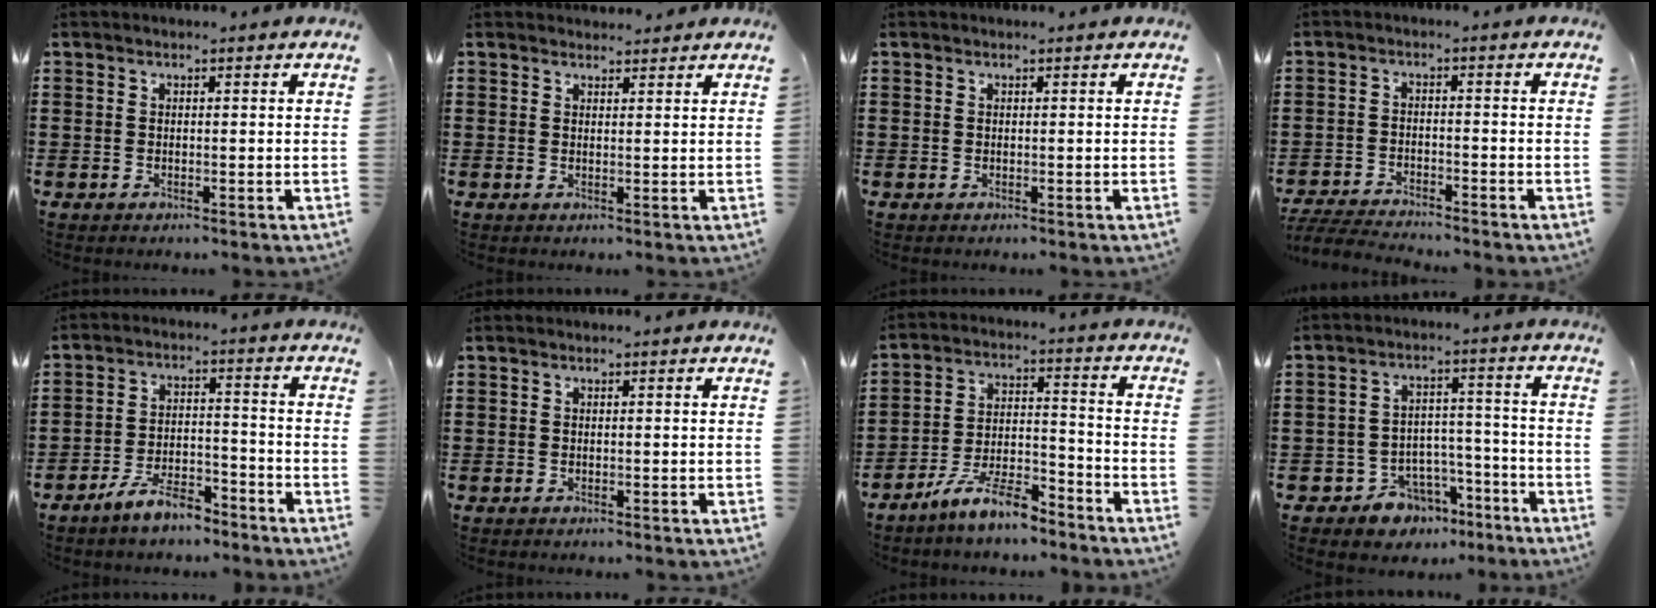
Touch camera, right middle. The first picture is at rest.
{"total": 1.5, "force": [1.4, 0.4, 0.0], "torque": [0.005, 0.000, 0.025]}
{"total": 0.0}
{"total": 4.4, "force": [-4.3, 0.4, 0.6], "torque": [-0.023, -0.003, -0.093]}
{"total": 6.9, "force": [-5.9, 1.9, 2.9], "torque": [-0.055, 0.007, -0.112]}
{"total": 0.0}
{"total": 9.0, "force": [-7.6, 1.6, 4.6], "torque": [-0.091, 0.010, -0.146]}
{"total": 6.7, "force": [-5.5, 3.7, 0.8], "torque": [-0.025, 0.028, -0.106]}